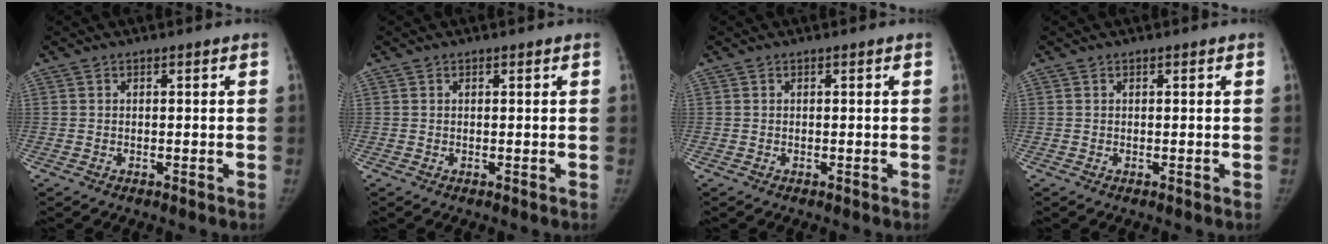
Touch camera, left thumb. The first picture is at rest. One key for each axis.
{"total": 0.0}
{"total": 0.0}
{"total": 0.0}